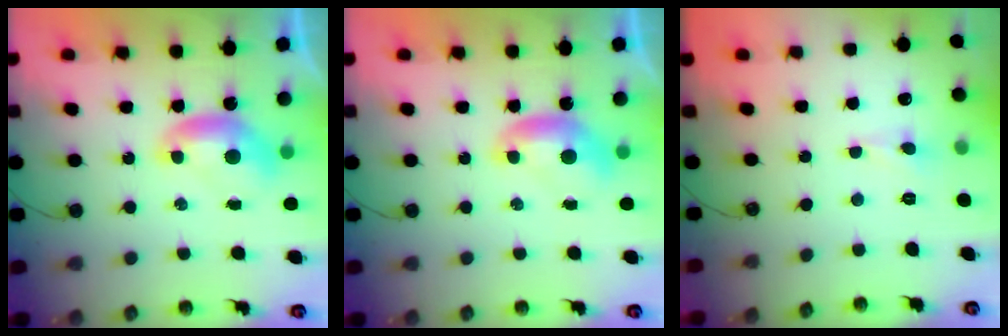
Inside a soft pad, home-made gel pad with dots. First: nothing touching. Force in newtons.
{"total": 0.0}
{"total": 1.3, "press": 1.1, "slide": 0.5}